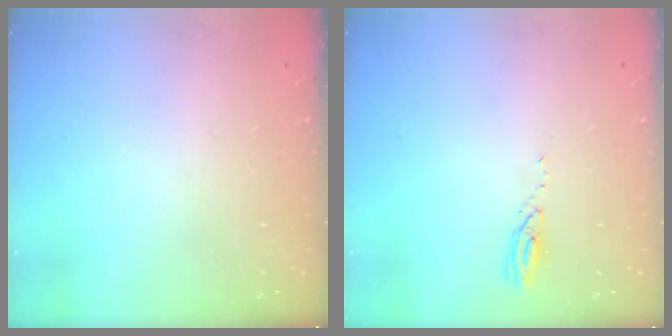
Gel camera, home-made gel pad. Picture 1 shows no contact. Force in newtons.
{"total": 3.0, "press": 3.0, "slide": 0.1}